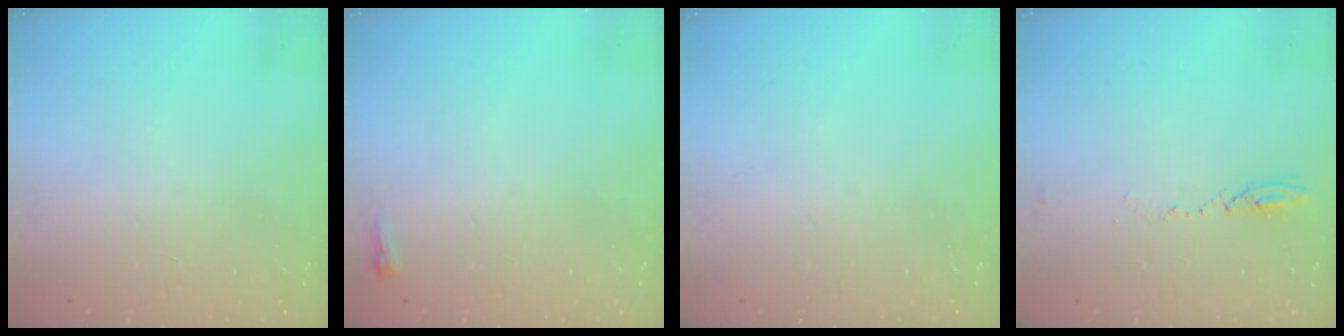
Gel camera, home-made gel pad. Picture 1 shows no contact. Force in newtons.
{"total": 2.4, "press": 2.4, "slide": 0.6}
{"total": 0.0}
{"total": 3.9, "press": 3.8, "slide": 1.2}